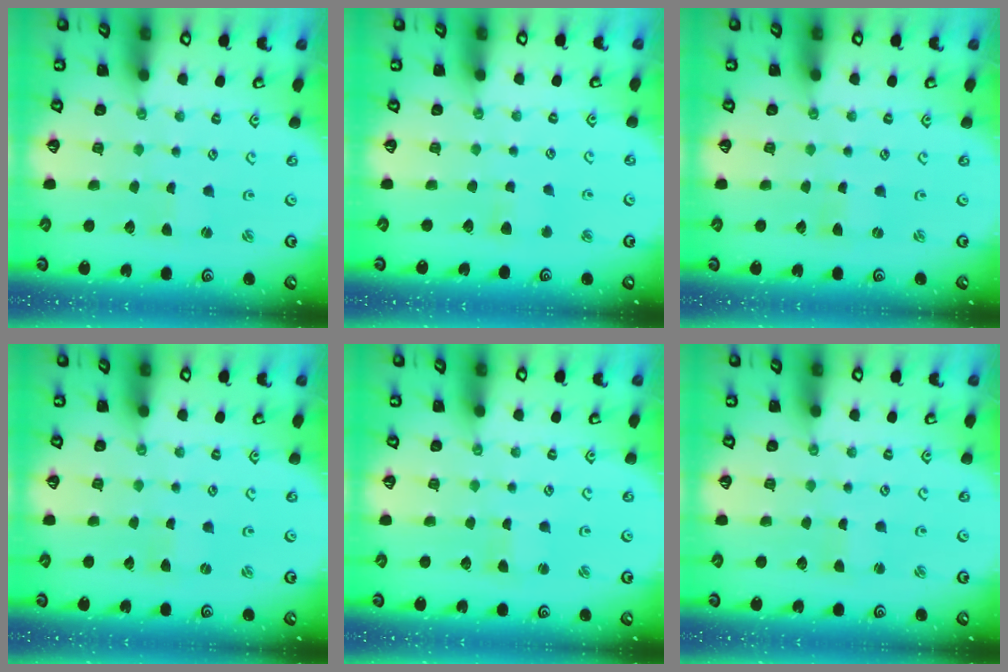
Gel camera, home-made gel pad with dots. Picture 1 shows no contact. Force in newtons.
{"total": 3.5, "press": 3.5, "slide": 0.6}
{"total": 0.0}
{"total": 0.0}
{"total": 0.7, "press": 0.7, "slide": 0.1}
{"total": 0.9, "press": 0.9, "slide": 0.1}